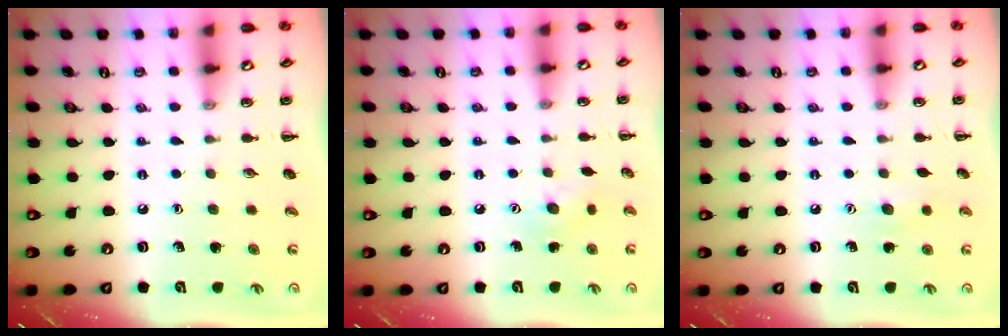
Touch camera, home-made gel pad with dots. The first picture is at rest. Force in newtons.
{"total": 4.8, "press": 4.6, "slide": 1.1}
{"total": 6.0, "press": 5.8, "slide": 1.2}